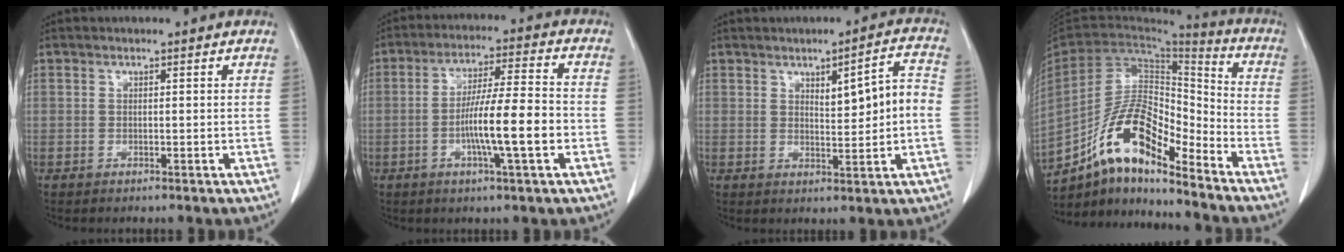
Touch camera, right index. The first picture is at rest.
{"total": 10.8, "force": [-2.7, 0.4, 10.4], "torque": [-0.182, 0.002, -0.051]}
{"total": 6.9, "force": [0.5, 1.0, 6.9], "torque": [-0.100, 0.015, 0.013]}
{"total": 14.1, "force": [-9.9, 4.0, 9.1], "torque": [-0.172, 0.033, -0.177]}